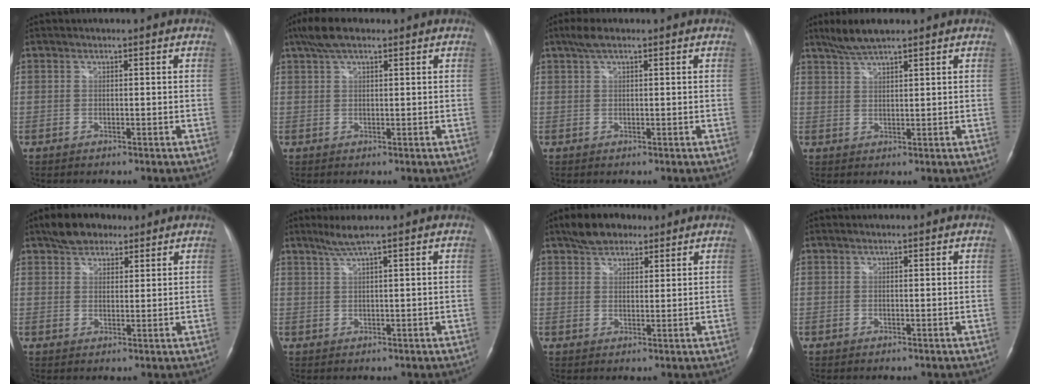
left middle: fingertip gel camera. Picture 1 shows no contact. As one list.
[{"total": 5.1, "force": [3.5, 1.5, 3.3], "torque": [-0.074, 0.023, 0.065]}, {"total": 2.7, "force": [1.8, 0.6, 1.9], "torque": [-0.047, 0.017, 0.035]}, {"total": 4.8, "force": [3.9, 0.4, 2.7], "torque": [-0.062, 0.011, 0.078]}, {"total": 5.7, "force": [4.2, 3.1, 2.4], "torque": [-0.047, 0.015, 0.076]}, {"total": 2.8, "force": [1.8, -0.7, 2.0], "torque": [-0.052, 0.004, 0.041]}, {"total": 5.8, "force": [4.3, 3.0, 2.4], "torque": [-0.049, 0.016, 0.078]}, {"total": 0.0}]